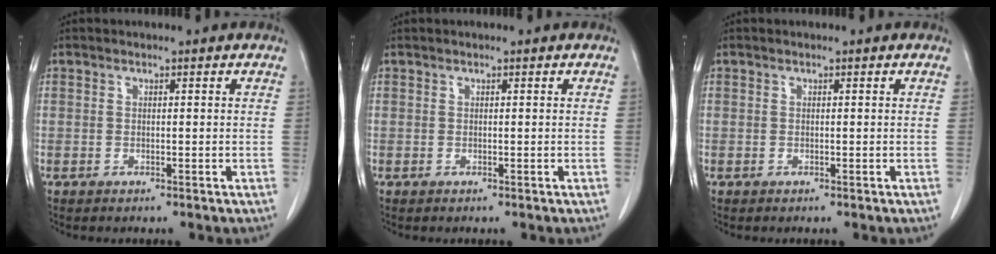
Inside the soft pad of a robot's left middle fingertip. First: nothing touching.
{"total": 0.0}
{"total": 0.0}